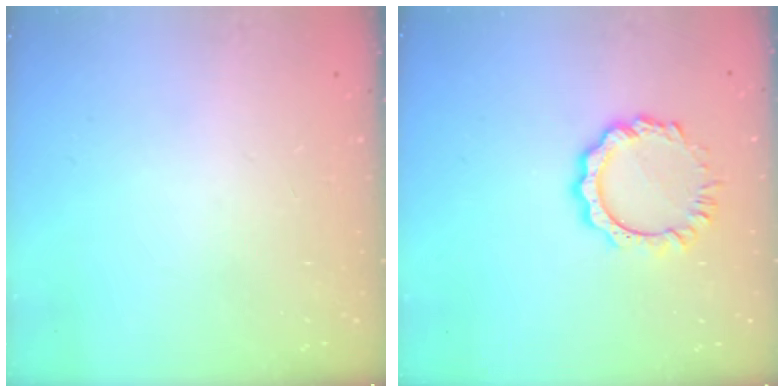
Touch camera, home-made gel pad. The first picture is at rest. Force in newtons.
{"total": 8.6, "press": 8.6, "slide": 0.6}